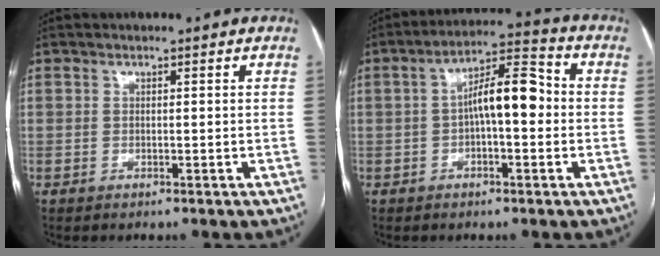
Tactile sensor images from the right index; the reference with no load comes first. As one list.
[{"total": 8.8, "force": [-0.3, 2.5, 8.5], "torque": [-0.144, 0.034, -0.005]}]